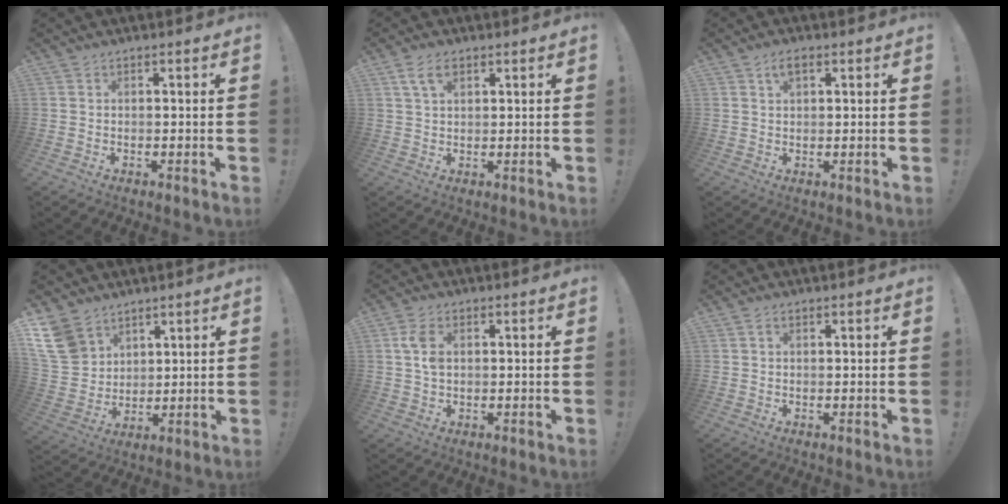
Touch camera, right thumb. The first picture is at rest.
{"total": 5.4, "force": [2.8, 2.7, 3.7], "torque": [-0.070, -0.002, 0.052]}
{"total": 3.3, "force": [1.6, 1.7, 2.4], "torque": [-0.038, 0.002, 0.025]}
{"total": 11.4, "force": [7.3, 7.9, 3.8], "torque": [-0.075, -0.045, 0.150]}
{"total": 5.2, "force": [1.3, 3.1, 4.0], "torque": [-0.076, 0.001, 0.021]}
{"total": 1.0, "force": [0.5, 0.5, 0.8], "torque": [-0.017, 0.002, 0.008]}